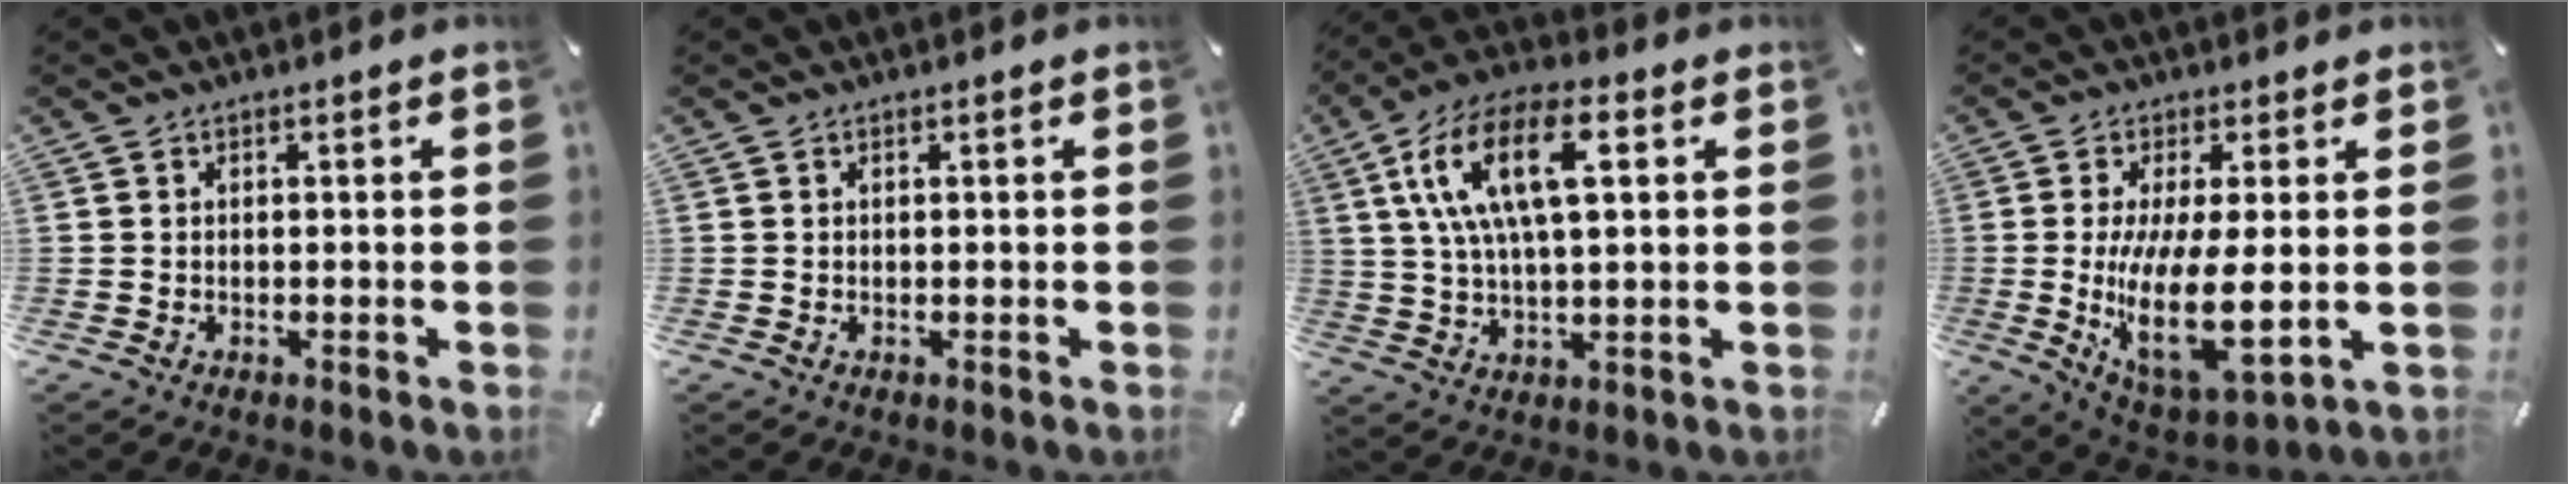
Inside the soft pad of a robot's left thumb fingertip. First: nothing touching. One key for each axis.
{"total": 0.0}
{"total": 15.4, "fx": 4.9, "fy": 6.9, "fz": 12.9, "tx": -0.267, "ty": 0.009, "tz": 0.080}
{"total": 16.0, "fx": 0.2, "fy": 6.5, "fz": 14.6, "tx": -0.275, "ty": -0.031, "tz": 0.007}